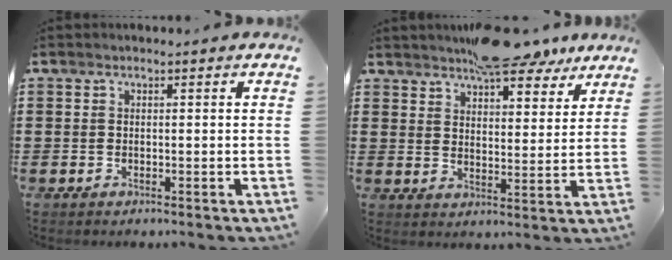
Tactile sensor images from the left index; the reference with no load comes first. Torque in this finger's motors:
{"motor_torque": [1.84, -0.07, 0.43, 0.15]}